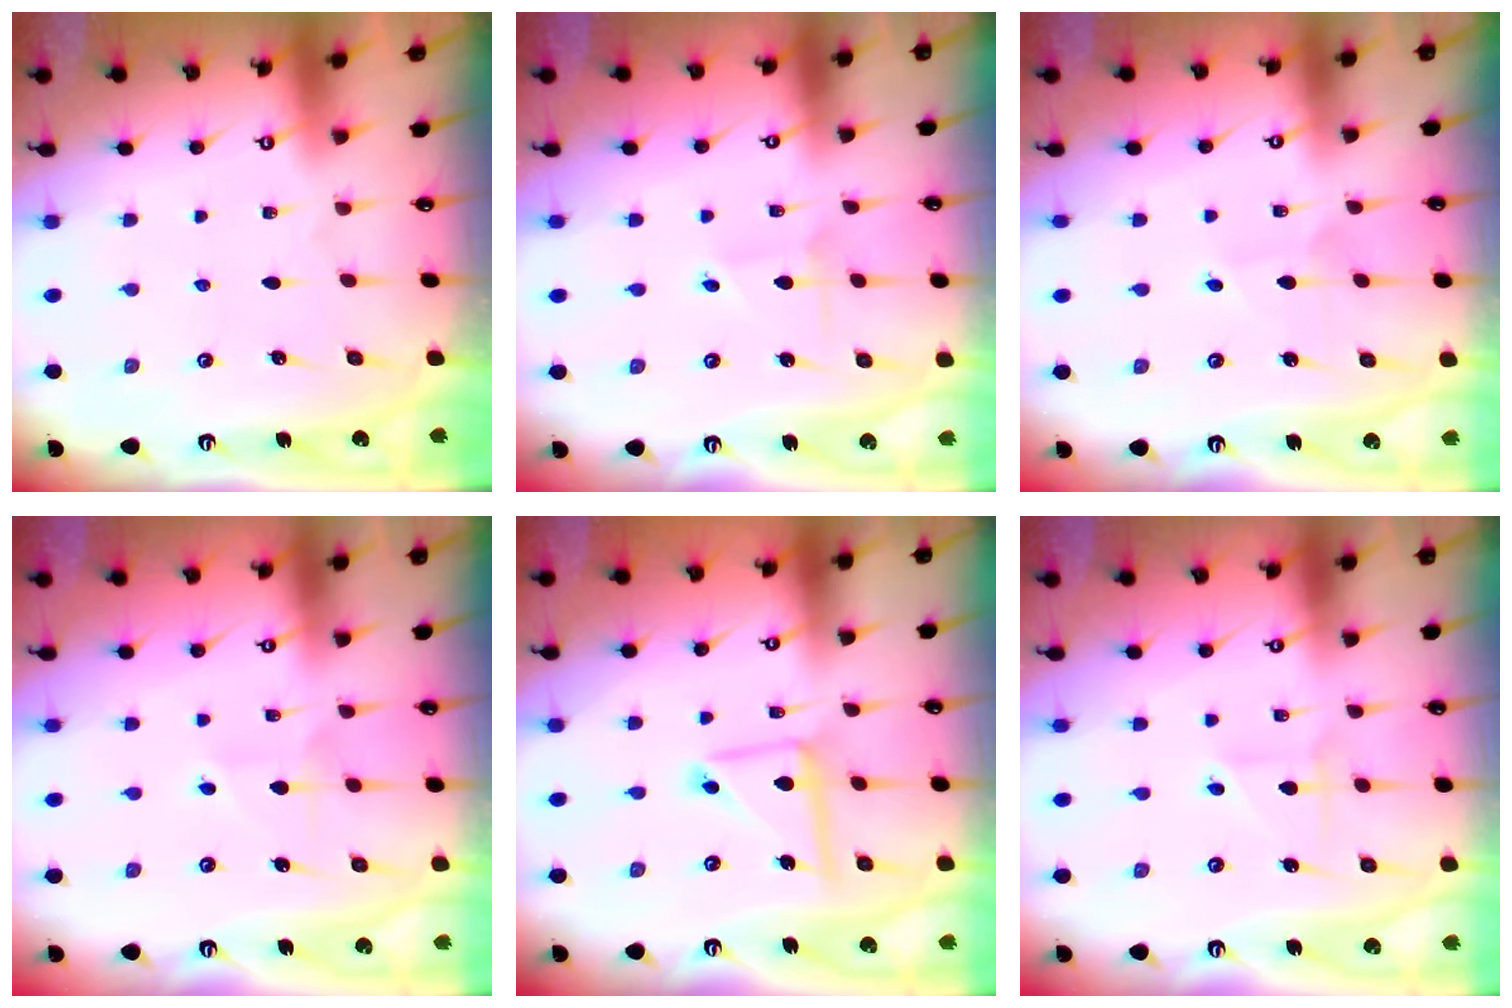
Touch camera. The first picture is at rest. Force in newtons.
{"total": 1.5, "press": 1.5, "slide": 0.2}
{"total": 3.0, "press": 2.9, "slide": 0.3}
{"total": 3.7, "press": 3.7, "slide": 0.5}
{"total": 9.1, "press": 9.1, "slide": 0.8}
{"total": 2.2, "press": 2.1, "slide": 0.8}